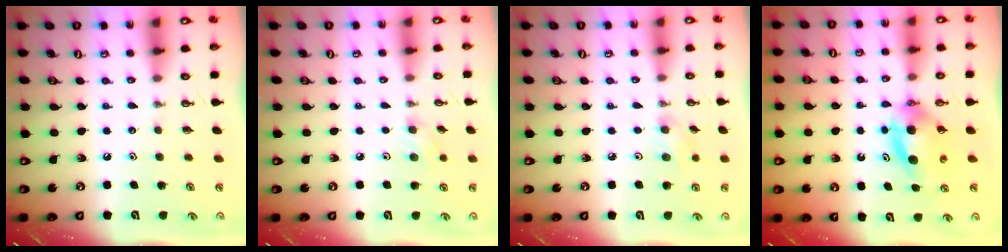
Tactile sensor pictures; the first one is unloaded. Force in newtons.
{"total": 5.6, "press": 5.2, "slide": 1.9}
{"total": 5.7, "press": 5.4, "slide": 1.8}
{"total": 5.8, "press": 5.5, "slide": 1.7}